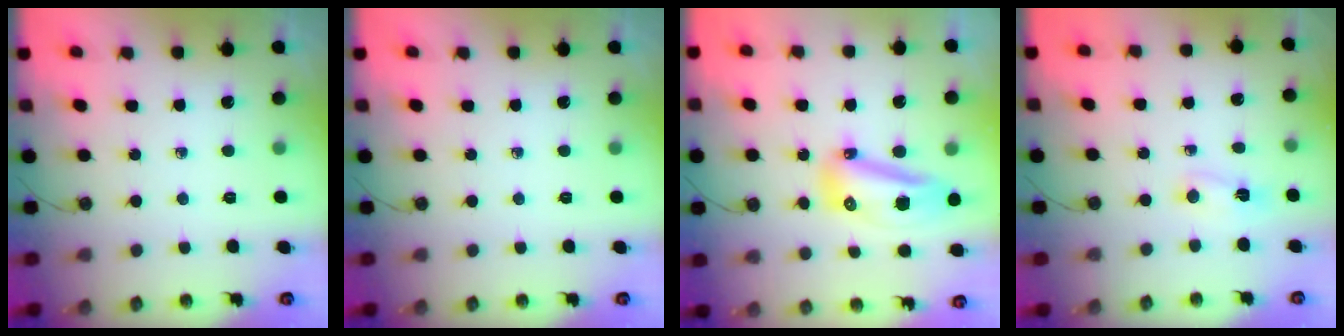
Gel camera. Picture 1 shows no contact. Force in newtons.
{"total": 0.0}
{"total": 13.0, "press": 12.9, "slide": 1.5}
{"total": 2.9, "press": 2.8, "slide": 0.7}